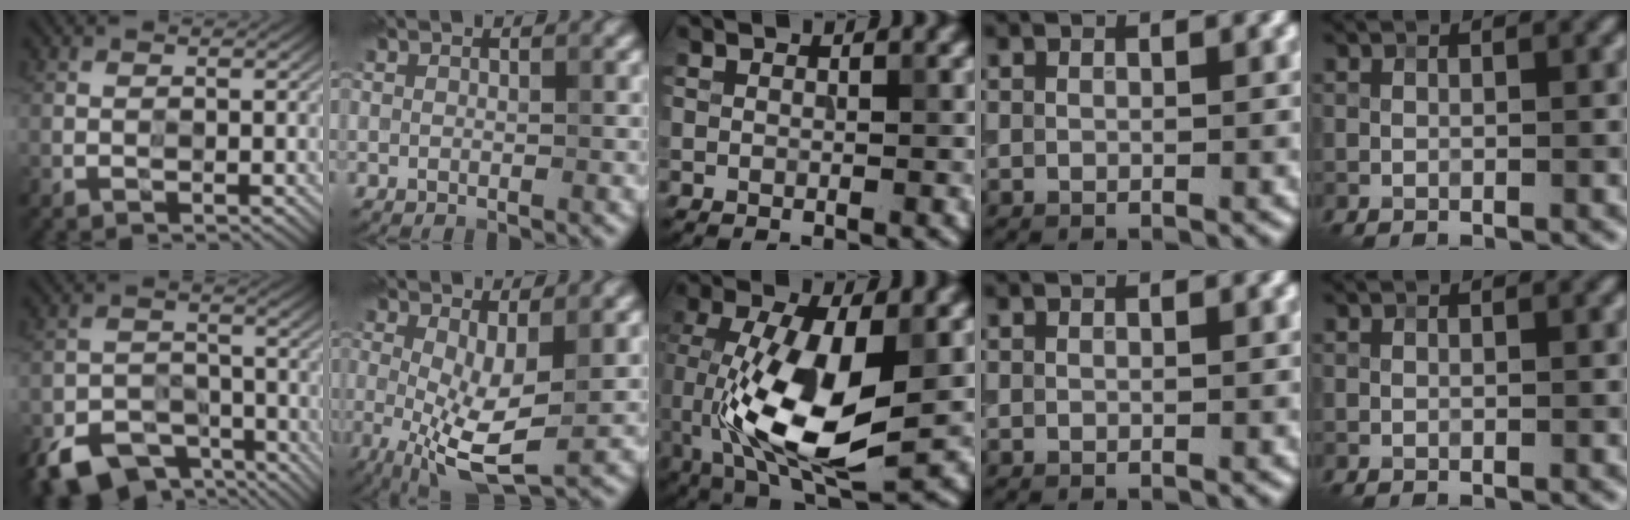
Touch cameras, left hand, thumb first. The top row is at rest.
{"thumb": {"total": 6.4, "force": [-5.1, 3.7, 1.3], "torque": [-0.022, -0.012, -0.093]}, "index": {"total": 6.4, "force": [-0.6, 2.1, 6.0], "torque": [-0.126, -0.014, -0.011]}, "middle": {"total": 10.4, "force": [-1.8, 4.2, 9.4], "torque": [-0.188, -0.015, -0.033]}}